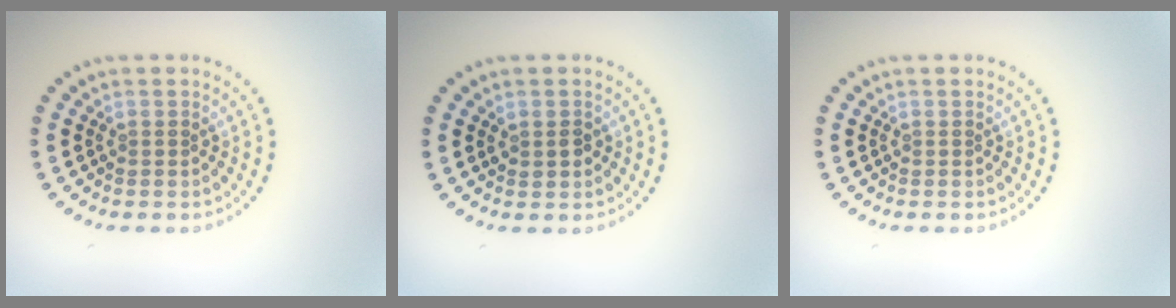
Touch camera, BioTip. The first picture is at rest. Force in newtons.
{"total": 1.3, "press": 1.3, "slide": 0.2}
{"total": 0.0}